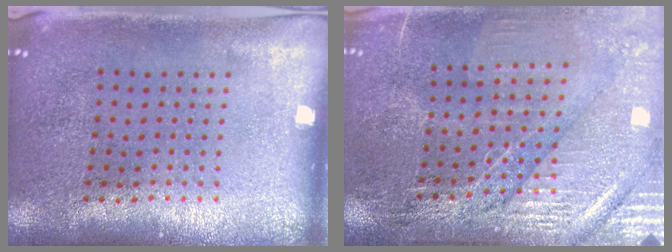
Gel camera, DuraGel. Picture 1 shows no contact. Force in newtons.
{"total": 3.2, "press": 3.2, "slide": 0.4}